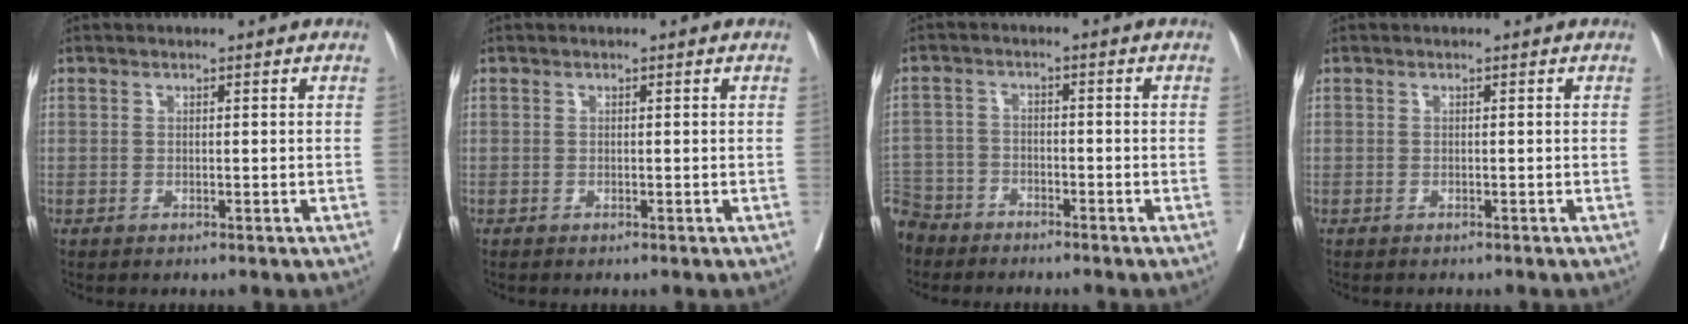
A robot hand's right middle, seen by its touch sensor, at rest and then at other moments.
{"total": 0.0}
{"total": 9.1, "force": [-7.4, 5.1, 1.4], "torque": [-0.054, -0.002, -0.143]}
{"total": 0.6, "force": [-0.6, 0.1, 0.2], "torque": [-0.008, -0.002, -0.011]}